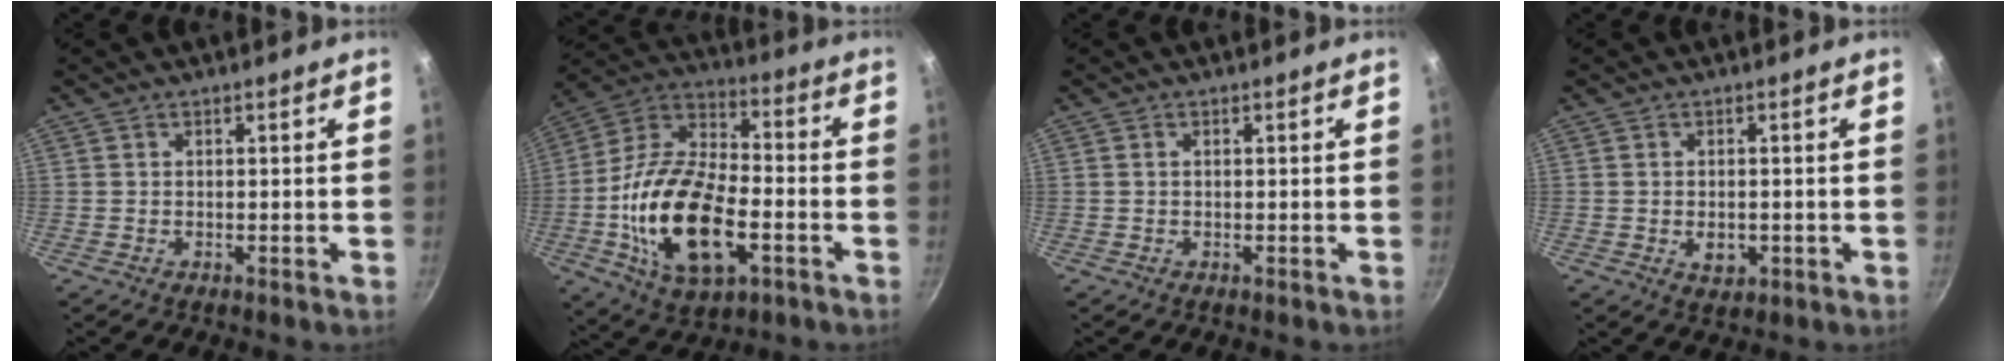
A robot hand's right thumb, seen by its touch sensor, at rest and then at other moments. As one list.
[{"total": 22.6, "force": [-5.7, 11.8, 18.4], "torque": [-0.343, 0.028, -0.109]}, {"total": 0.0}, {"total": 3.4, "force": [-0.7, 2.3, 2.4], "torque": [-0.032, -0.001, -0.004]}]